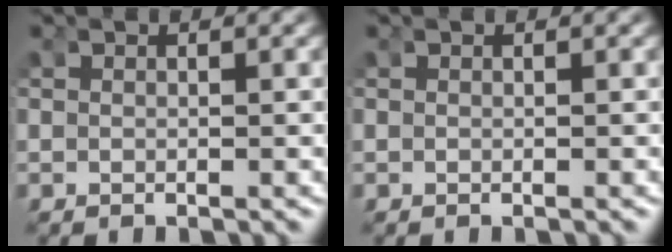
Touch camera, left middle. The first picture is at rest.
{"total": 0.0}